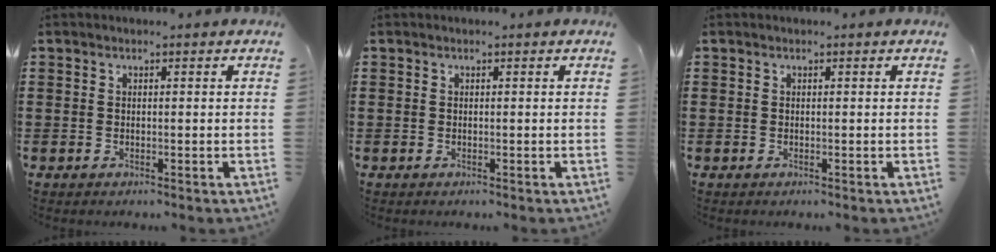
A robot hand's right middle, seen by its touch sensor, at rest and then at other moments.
{"total": 0.0}
{"total": 0.0}